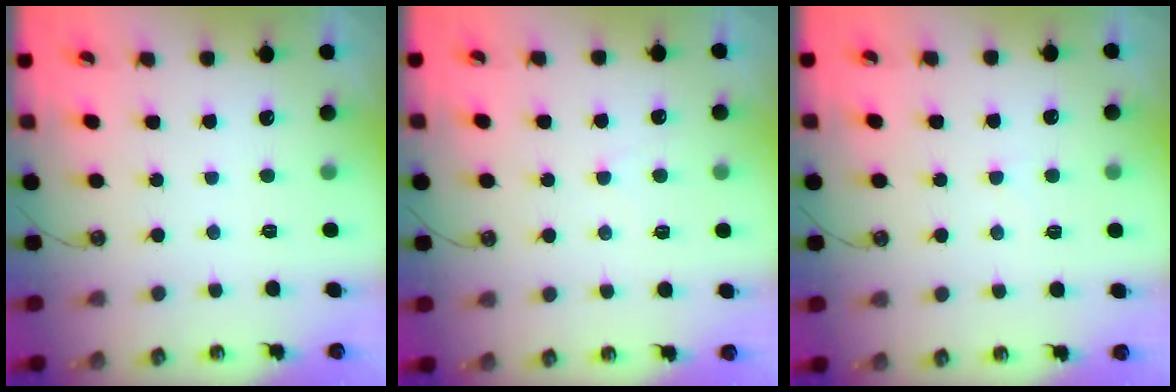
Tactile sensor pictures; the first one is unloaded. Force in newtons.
{"total": 2.2, "press": 2.1, "slide": 0.4}
{"total": 2.5, "press": 2.3, "slide": 0.8}